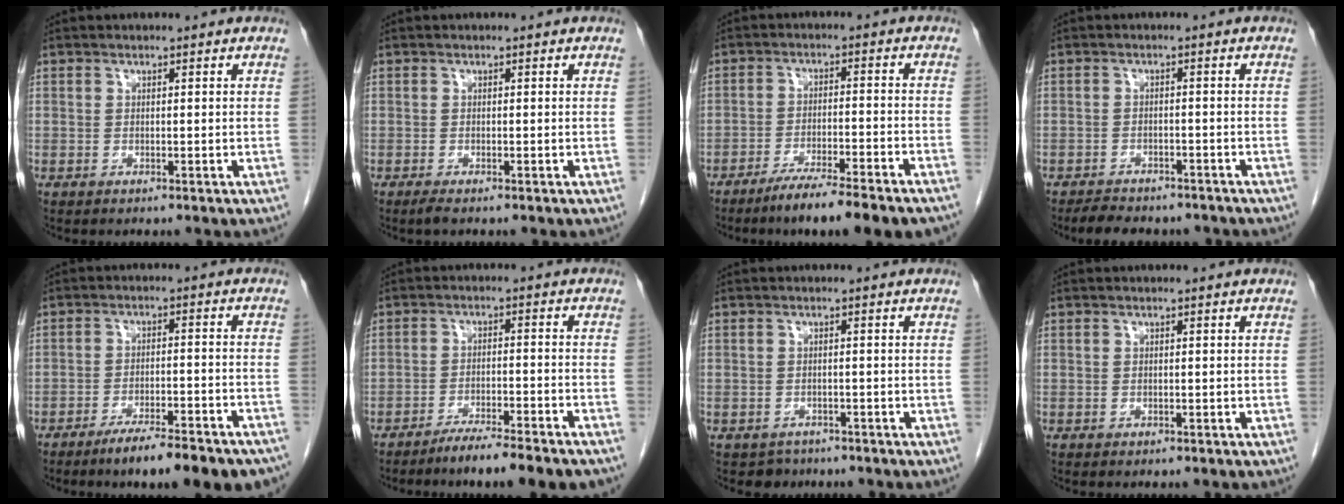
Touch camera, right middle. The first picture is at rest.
{"total": 1.0, "force": [-0.8, 0.0, 0.6], "torque": [-0.019, -0.005, -0.015]}
{"total": 11.1, "force": [-8.7, 0.2, 6.9], "torque": [-0.091, -0.023, -0.133]}
{"total": 7.4, "force": [-6.5, 2.6, 2.5], "torque": [-0.041, -0.001, -0.087]}
{"total": 13.7, "force": [-10.9, 2.0, 8.0], "torque": [-0.079, 0.008, -0.157]}
{"total": 8.8, "force": [-7.2, 0.0, 5.2], "torque": [-0.064, -0.016, -0.112]}
{"total": 2.5, "force": [-1.8, 1.6, -0.3], "torque": [-0.003, 0.005, -0.027]}
{"total": 0.0}